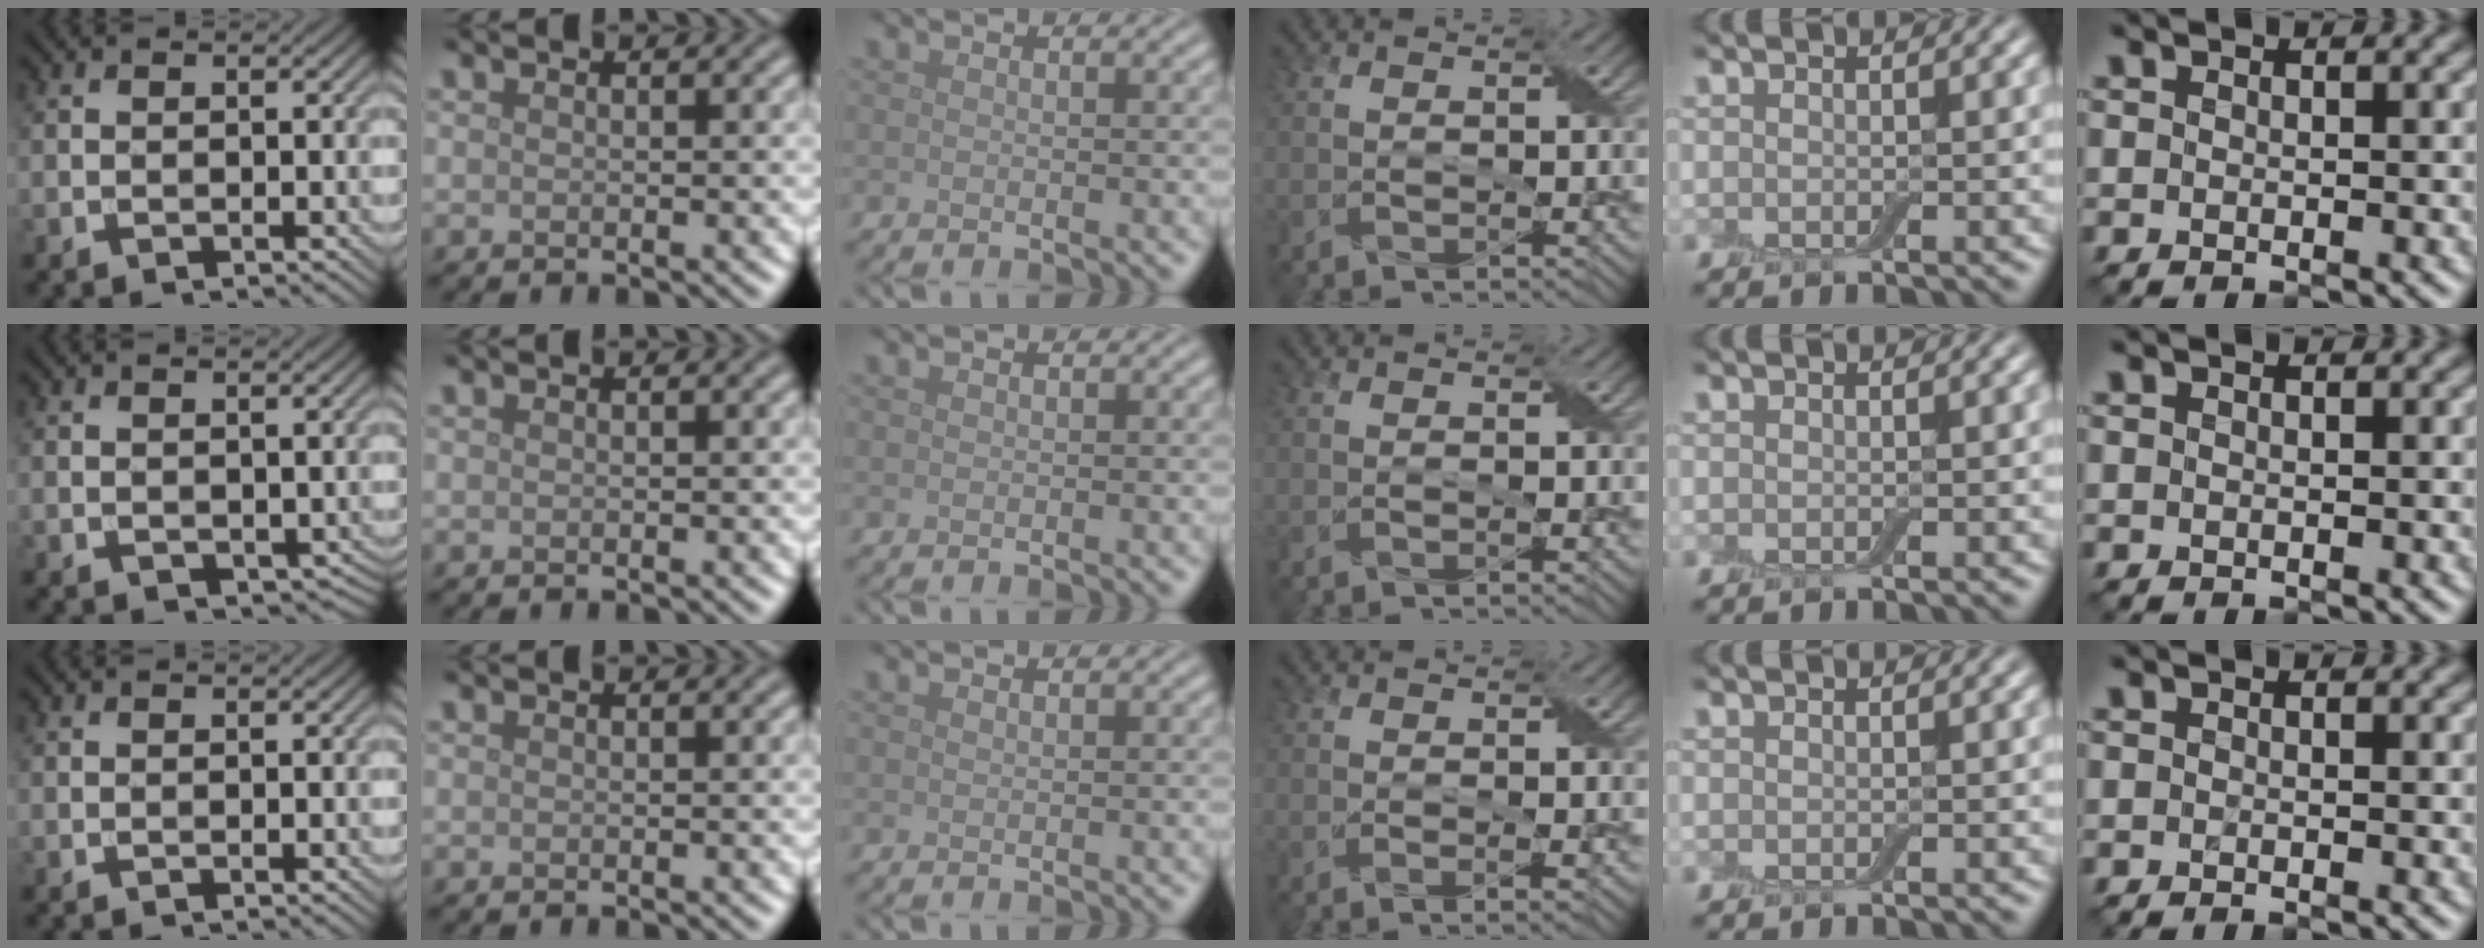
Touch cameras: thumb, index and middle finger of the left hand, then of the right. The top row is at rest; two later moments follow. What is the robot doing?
{"motion": "peel", "object": "aluminum foil"}